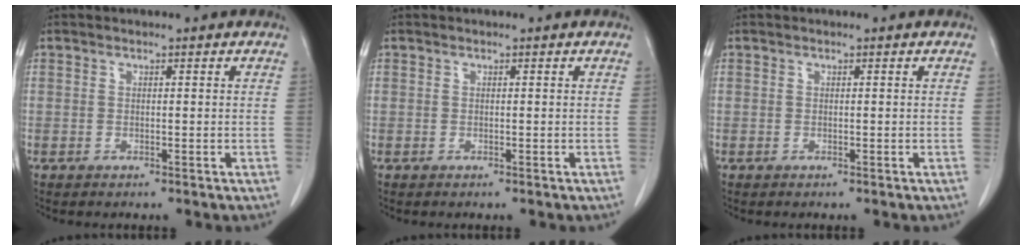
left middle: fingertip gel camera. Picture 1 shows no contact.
{"total": 0.0}
{"total": 0.0}